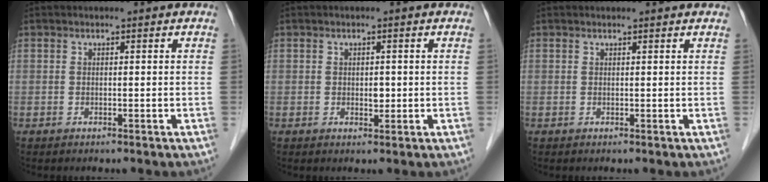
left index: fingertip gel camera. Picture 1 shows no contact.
{"total": 1.5, "force": [-0.1, 0.9, 1.1], "torque": [-0.017, 0.000, 0.001]}
{"total": 1.7, "force": [1.6, 0.1, 0.4], "torque": [-0.014, 0.007, 0.016]}